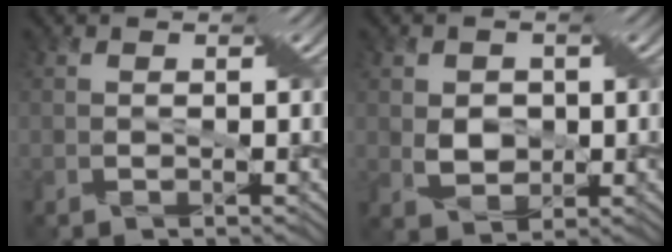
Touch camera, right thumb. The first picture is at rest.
{"total": 3.2, "force": [0.5, 2.5, 2.0], "torque": [-0.061, -0.002, 0.006]}